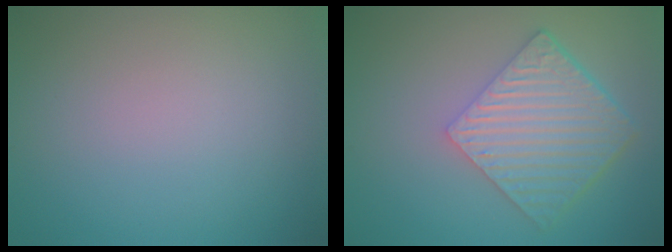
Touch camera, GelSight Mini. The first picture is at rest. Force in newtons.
{"total": 6.5, "press": 4.6, "slide": 4.6}